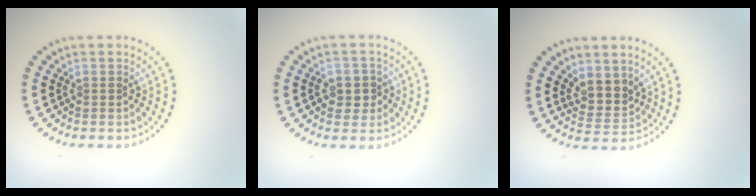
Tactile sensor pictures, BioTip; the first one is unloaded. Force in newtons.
{"total": 2.5, "press": 2.4, "slide": 0.4}
{"total": 2.8, "press": 2.2, "slide": 1.7}